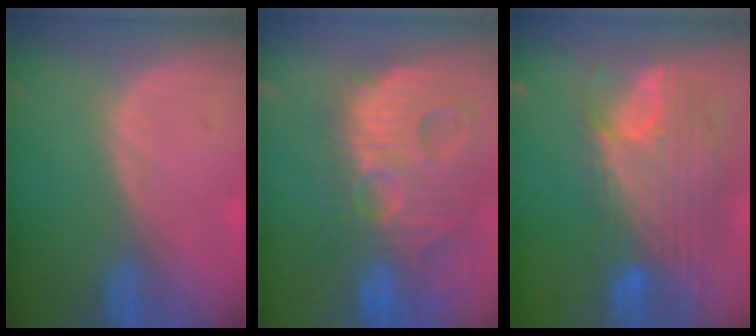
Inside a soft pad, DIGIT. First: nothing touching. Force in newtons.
{"total": 14.6, "press": 12.7, "slide": 7.3}
{"total": 12.2, "press": 10.3, "slide": 6.5}